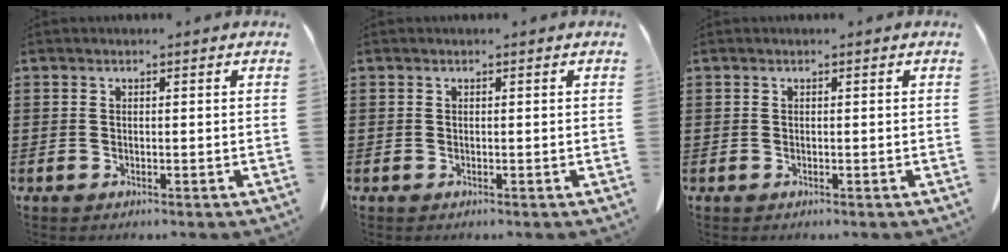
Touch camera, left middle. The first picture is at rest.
{"total": 0.0}
{"total": 0.0}